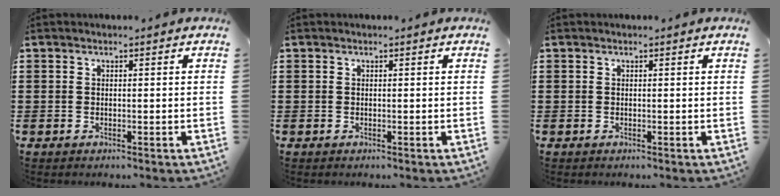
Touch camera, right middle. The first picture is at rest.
{"total": 0.0}
{"total": 0.0}